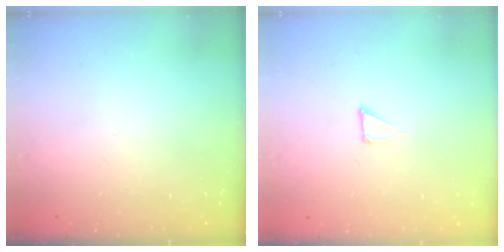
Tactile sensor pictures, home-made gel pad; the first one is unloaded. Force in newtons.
{"total": 1.2, "press": 1.2, "slide": 0.0}